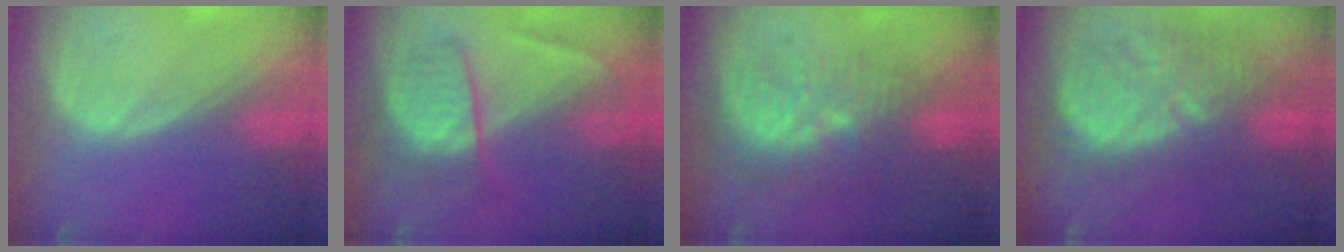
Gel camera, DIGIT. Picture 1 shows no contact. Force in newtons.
{"total": 6.5, "press": 6.2, "slide": 1.9}
{"total": 9.7, "press": 8.9, "slide": 3.8}
{"total": 11.1, "press": 10.7, "slide": 2.9}